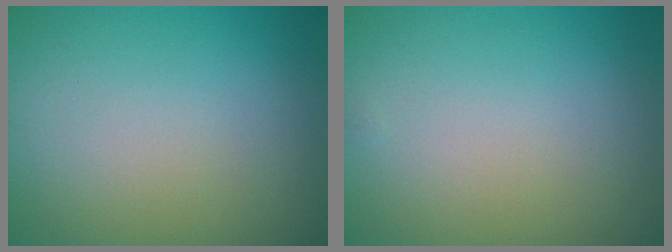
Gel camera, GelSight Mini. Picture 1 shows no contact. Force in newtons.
{"total": 0.0}